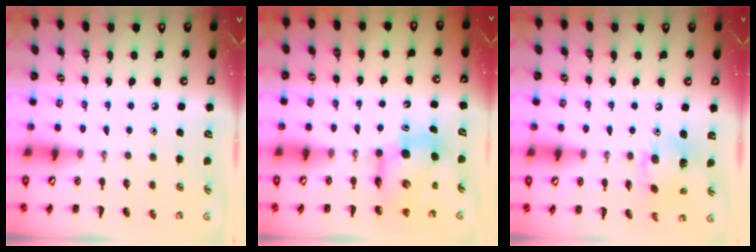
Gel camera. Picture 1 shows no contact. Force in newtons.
{"total": 8.2, "press": 7.9, "slide": 2.5}
{"total": 7.5, "press": 7.5, "slide": 0.5}